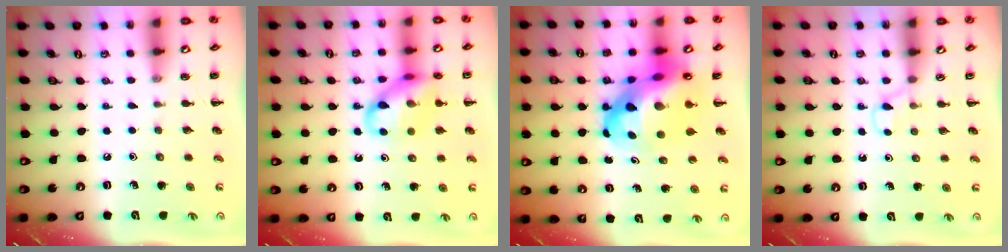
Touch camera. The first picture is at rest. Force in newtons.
{"total": 13.5, "press": 13.3, "slide": 2.3}
{"total": 16.0, "press": 15.4, "slide": 4.2}
{"total": 3.3, "press": 3.0, "slide": 1.3}